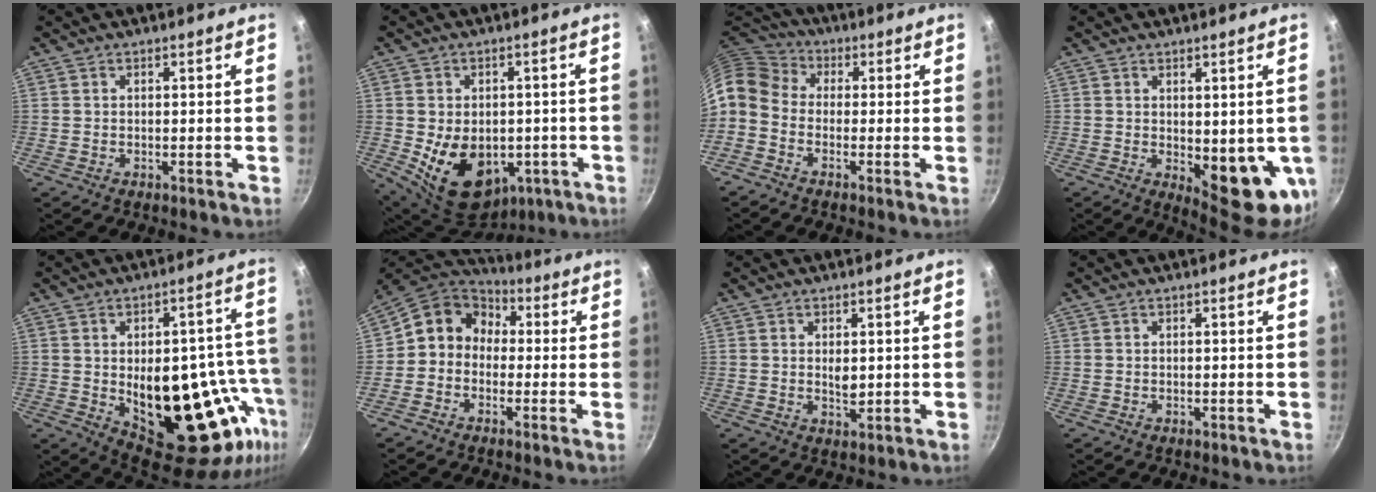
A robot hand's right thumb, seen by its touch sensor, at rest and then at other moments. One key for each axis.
{"total": 15.1, "fx": -3.3, "fy": 10.7, "fz": 10.0, "tx": -0.139, "ty": -0.004, "tz": -0.025}
{"total": 8.7, "fx": -0.9, "fy": 6.8, "fz": 5.4, "tx": -0.099, "ty": 0.039, "tz": -0.041}
{"total": 12.5, "fx": -0.8, "fy": 5.5, "fz": 11.2, "tx": -0.112, "ty": -0.019, "tz": 0.006}
{"total": 24.7, "fx": -4.9, "fy": 12.3, "fz": 20.9, "tx": -0.220, "ty": -0.001, "tz": -0.043}
{"total": 10.3, "fx": 0.3, "fy": 8.9, "fz": 5.3, "tx": -0.062, "ty": 0.033, "tz": -0.024}
{"total": 2.6, "fx": 0.5, "fy": 1.5, "fz": 2.1, "tx": -0.031, "ty": -0.005, "tz": 0.010}
{"total": 0.0}